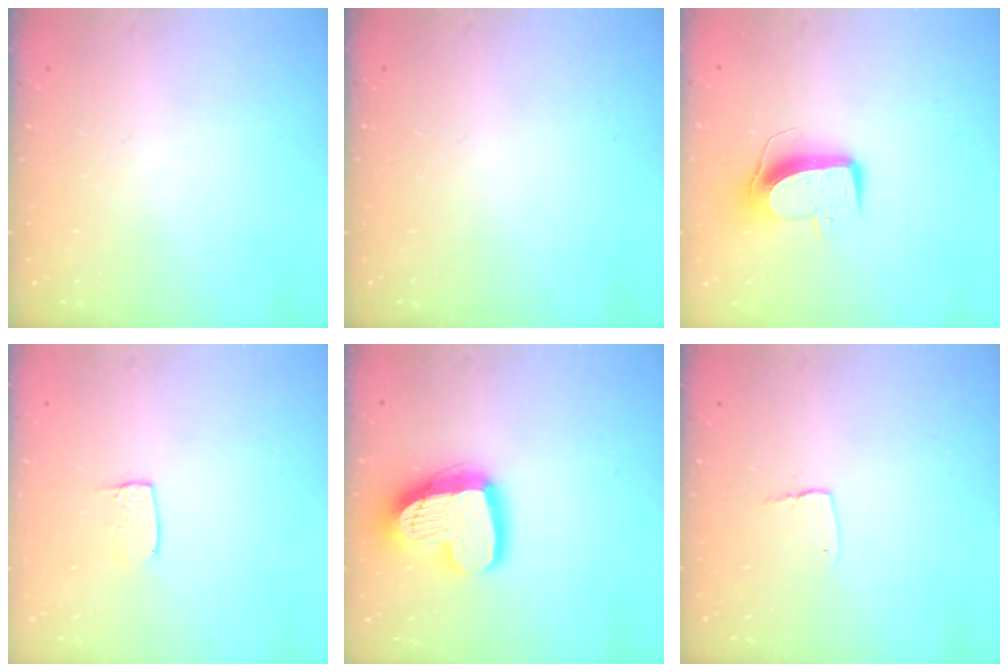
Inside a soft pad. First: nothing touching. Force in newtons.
{"total": 0.0}
{"total": 10.0, "press": 10.0, "slide": 0.5}
{"total": 4.2, "press": 4.2, "slide": 0.3}
{"total": 17.7, "press": 17.6, "slide": 1.6}
{"total": 3.6, "press": 3.6, "slide": 0.3}